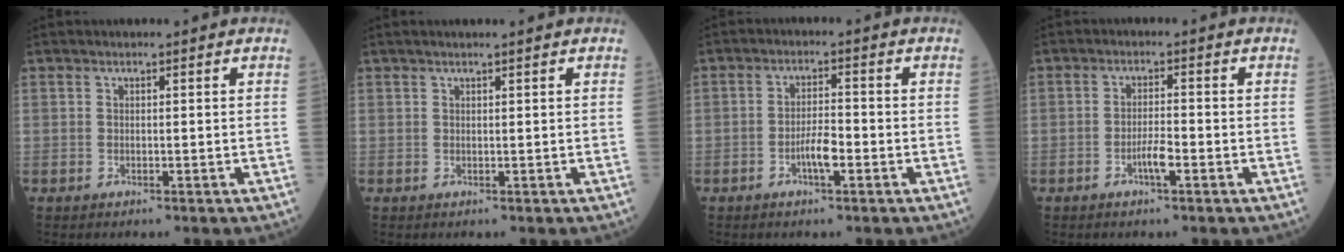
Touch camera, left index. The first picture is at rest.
{"total": 1.6, "force": [1.2, -0.1, 1.0], "torque": [-0.012, 0.011, 0.021]}
{"total": 3.9, "force": [-1.8, 0.8, 3.3], "torque": [-0.065, 0.000, -0.035]}
{"total": 2.9, "force": [-1.5, 0.4, 2.4], "torque": [-0.046, -0.001, -0.030]}